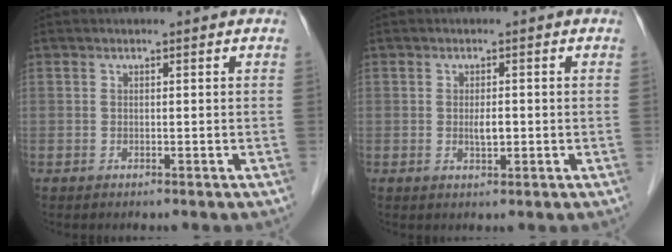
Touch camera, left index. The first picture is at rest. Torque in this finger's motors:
{"motor_torque": [0.54, 0.25, 0.01, 0.02]}